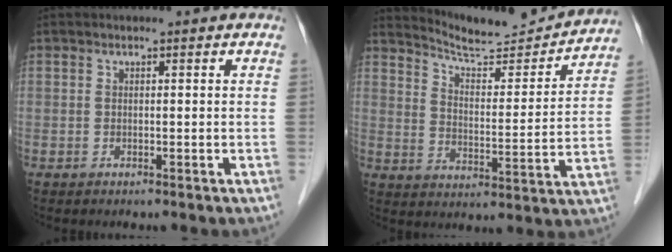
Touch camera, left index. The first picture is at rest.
{"total": 14.2, "force": [14.0, 0.3, 2.3], "torque": [-0.043, -0.026, 0.199]}